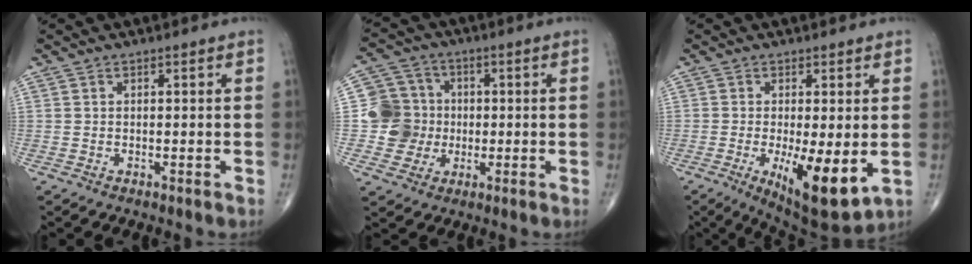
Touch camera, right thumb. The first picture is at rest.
{"total": 9.4, "force": [-0.4, 9.2, 2.1], "torque": [0.000, 0.016, -0.011]}
{"total": 11.7, "force": [-2.6, 3.6, 10.8], "torque": [-0.167, -0.028, -0.030]}